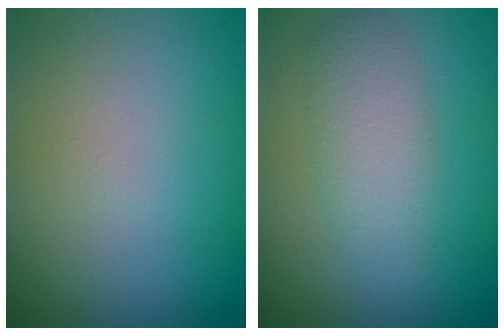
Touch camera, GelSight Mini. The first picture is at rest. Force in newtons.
{"total": 2.2, "press": 2.2, "slide": 0.2}